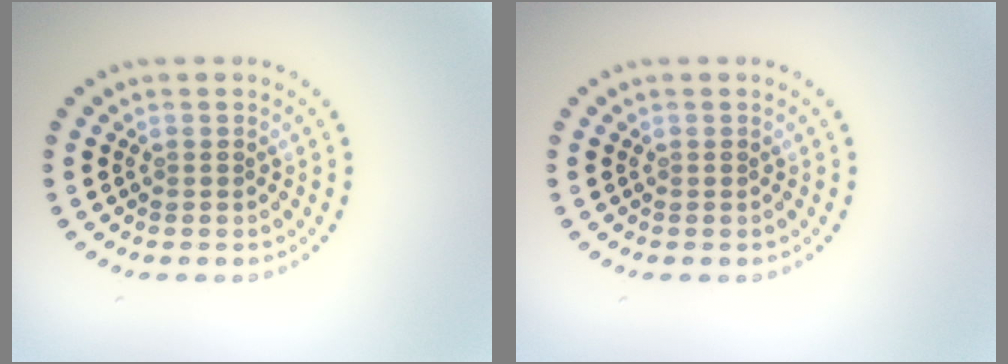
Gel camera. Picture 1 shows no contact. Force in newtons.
{"total": 0.0}